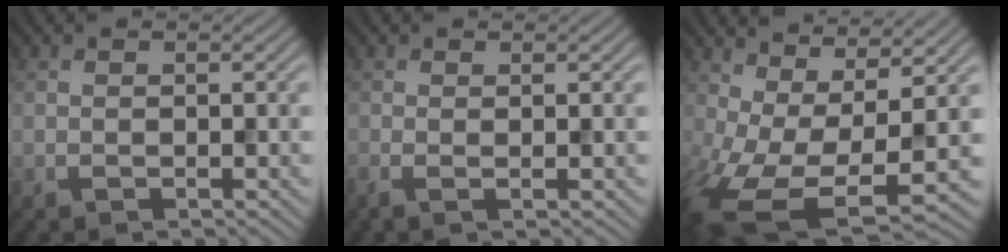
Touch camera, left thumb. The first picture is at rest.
{"total": 1.2, "force": [-0.1, 0.4, 1.2], "torque": [-0.019, -0.001, -0.004]}
{"total": 13.5, "force": [-2.6, 6.2, 11.7], "torque": [-0.247, -0.033, -0.021]}